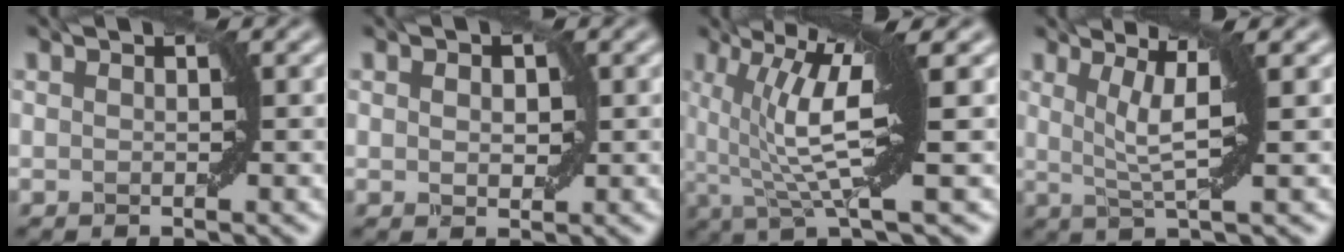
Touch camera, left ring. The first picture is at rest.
{"total": 1.4, "force": [0.4, 1.0, 0.9], "torque": [-0.014, -0.001, 0.009]}
{"total": 8.0, "force": [1.9, 1.5, 7.6], "torque": [-0.140, 0.003, 0.035]}
{"total": 4.1, "force": [1.1, 0.5, 3.9], "torque": [-0.076, -0.003, 0.026]}